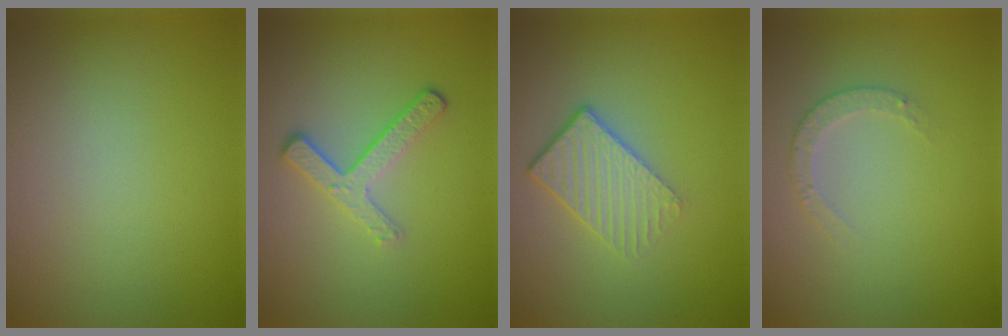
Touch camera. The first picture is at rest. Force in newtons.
{"total": 3.4, "press": 2.5, "slide": 2.3}
{"total": 3.3, "press": 2.7, "slide": 1.9}
{"total": 1.8, "press": 1.8, "slide": 0.4}